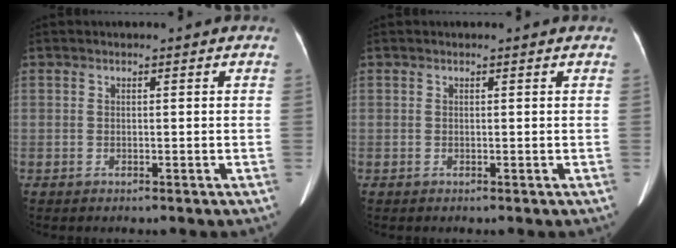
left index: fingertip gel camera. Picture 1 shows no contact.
{"total": 0.5, "force": [0.5, 0.0, 0.1], "torque": [-0.003, 0.000, 0.002]}